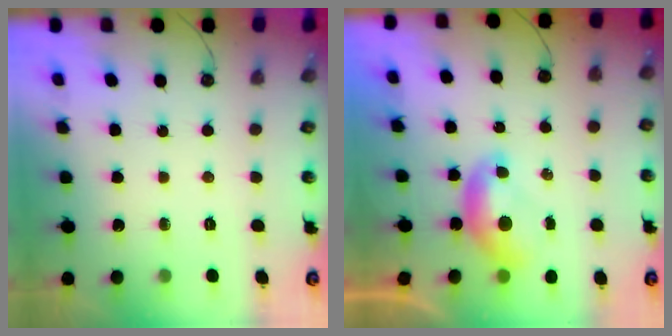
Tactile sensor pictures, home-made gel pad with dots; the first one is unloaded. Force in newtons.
{"total": 0.0}